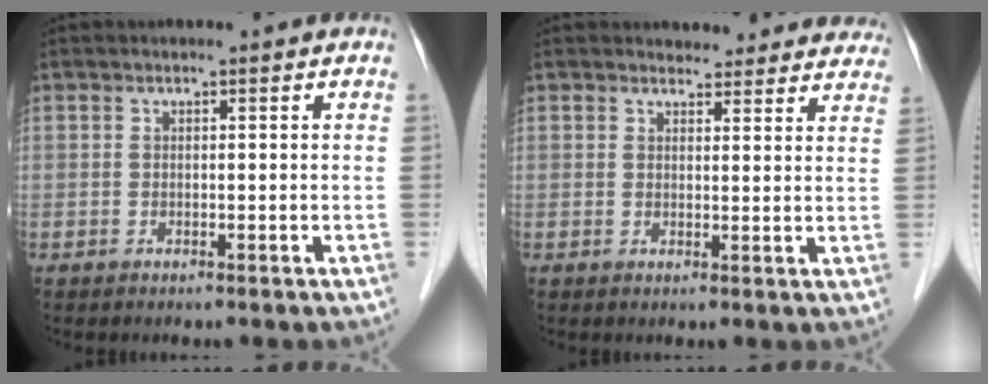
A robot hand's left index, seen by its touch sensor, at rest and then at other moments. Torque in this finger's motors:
{"motor_torque": [0.94, -1.20, 0.12, -0.02]}